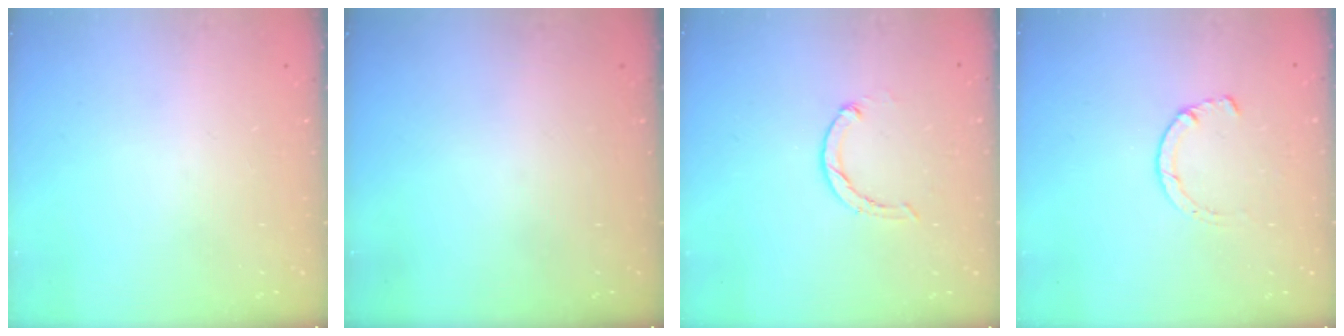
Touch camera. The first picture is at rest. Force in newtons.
{"total": 0.0}
{"total": 1.9, "press": 1.9, "slide": 0.3}
{"total": 1.5, "press": 1.5, "slide": 0.3}